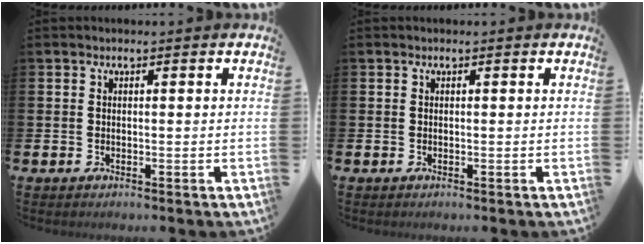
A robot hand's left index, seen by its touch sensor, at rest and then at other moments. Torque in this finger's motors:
{"motor_torque": [-0.01, 0.00, 0.00, 0.00]}